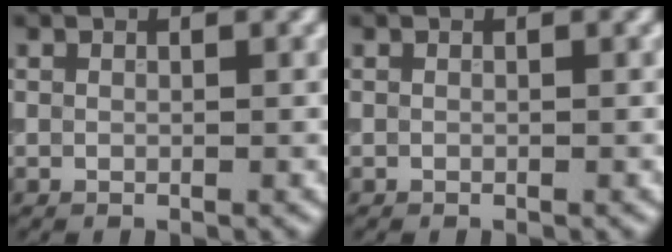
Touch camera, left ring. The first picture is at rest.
{"total": 0.0}